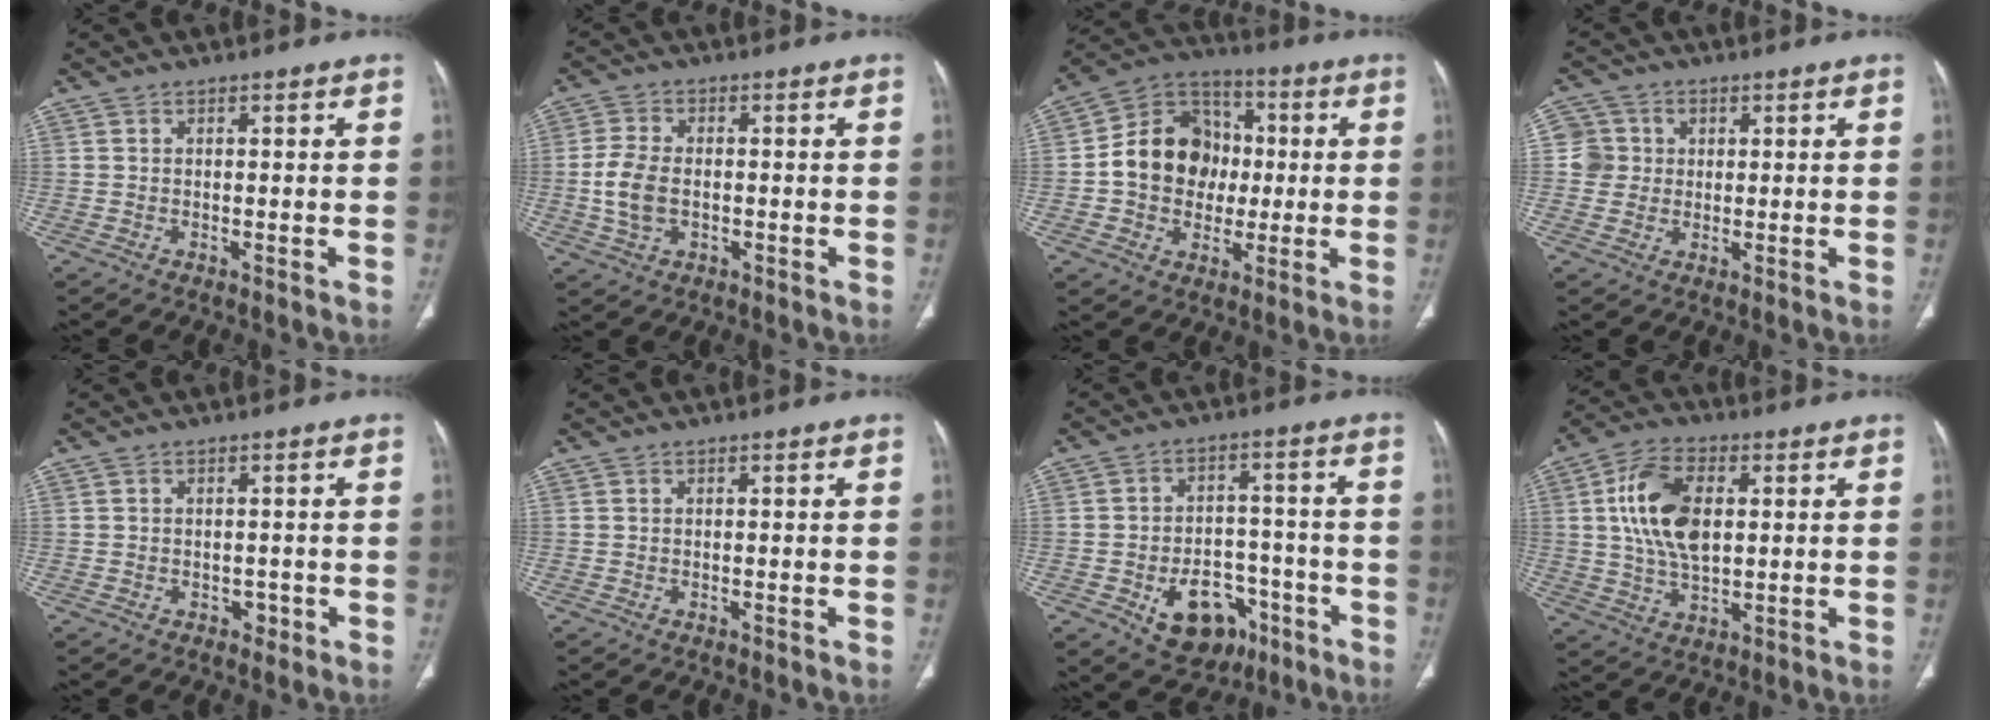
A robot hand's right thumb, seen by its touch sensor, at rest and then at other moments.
{"total": 6.8, "force": [-0.8, 4.4, 5.1], "torque": [-0.113, 0.006, -0.016]}
{"total": 15.6, "force": [-0.1, 12.9, 8.6], "torque": [-0.101, 0.029, -0.007]}
{"total": 5.2, "force": [0.8, 5.1, 0.6], "torque": [0.017, 0.005, 0.011]}
{"total": 1.5, "force": [-0.6, 1.2, 0.6], "torque": [0.000, 0.004, -0.007]}
{"total": 0.0}
{"total": 12.9, "force": [-5.7, 9.0, 7.2], "torque": [-0.067, 0.039, -0.072]}
{"total": 13.4, "force": [2.4, 7.7, 10.6], "torque": [-0.195, 0.004, 0.044]}